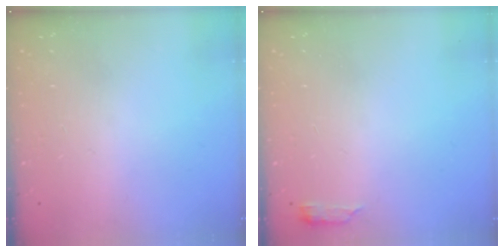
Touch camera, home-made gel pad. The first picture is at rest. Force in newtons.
{"total": 2.6, "press": 2.6, "slide": 0.5}